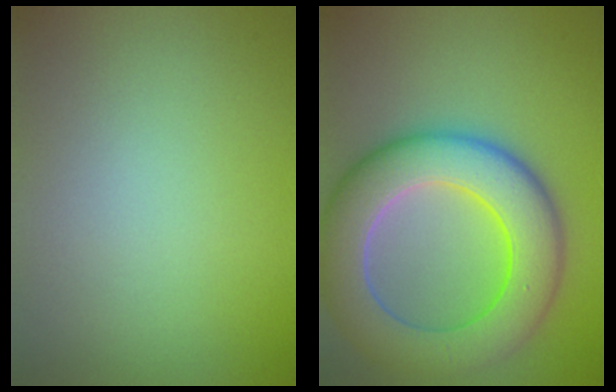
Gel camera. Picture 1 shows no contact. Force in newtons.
{"total": 10.5, "press": 10.5, "slide": 0.6}